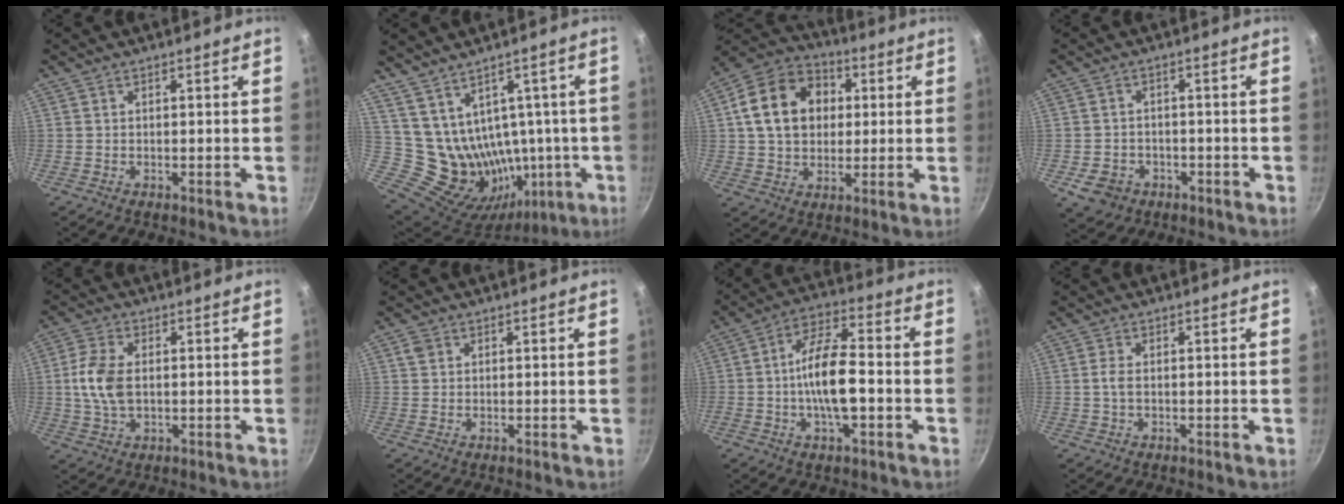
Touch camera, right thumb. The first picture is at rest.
{"total": 16.6, "force": [3.2, 12.6, 10.4], "torque": [-0.140, -0.015, 0.092]}
{"total": 16.3, "force": [2.9, 12.7, 9.8], "torque": [-0.147, 0.023, 0.040]}
{"total": 6.1, "force": [-2.5, 4.9, 2.7], "torque": [-0.040, 0.021, -0.028]}
{"total": 8.4, "force": [0.3, 5.2, 6.6], "torque": [-0.133, 0.009, 0.004]}
{"total": 1.8, "force": [0.7, 1.5, 0.8], "torque": [-0.010, 0.003, 0.012]}
{"total": 12.3, "force": [-2.2, 5.0, 11.0], "torque": [-0.186, 0.033, -0.048]}
{"total": 2.1, "force": [0.0, 1.1, 1.8], "torque": [-0.039, 0.002, -0.003]}